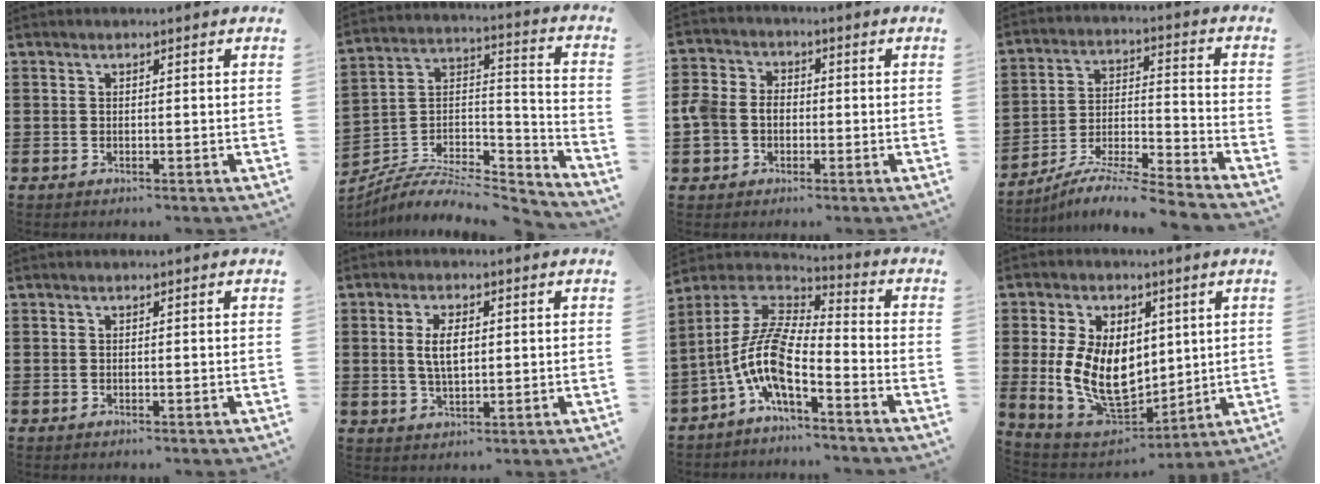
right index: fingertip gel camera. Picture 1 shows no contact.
{"total": 6.8, "force": [-5.6, 2.9, 2.6], "torque": [-0.050, 0.004, -0.110]}
{"total": 5.2, "force": [-1.0, 4.4, 2.5], "torque": [-0.086, 0.005, -0.029]}
{"total": 7.1, "force": [-6.7, -0.4, 2.3], "torque": [-0.048, -0.006, -0.138]}
{"total": 0.0}
{"total": 5.1, "force": [0.6, 2.3, 4.5], "torque": [-0.083, 0.006, 0.007]}
{"total": 8.9, "force": [-4.5, 3.1, 7.0], "torque": [-0.174, -0.022, -0.102]}
{"total": 12.5, "force": [0.6, 8.3, 9.4], "torque": [-0.195, -0.002, 0.011]}